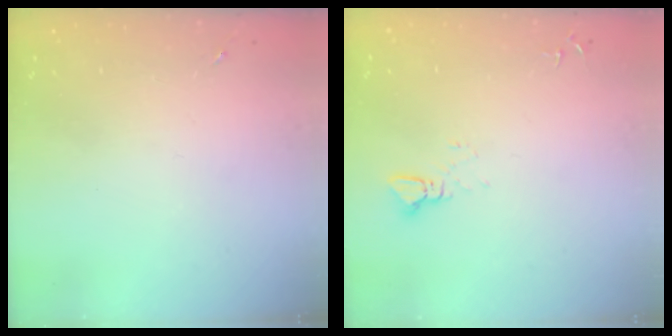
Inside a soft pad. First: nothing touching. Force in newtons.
{"total": 2.2, "press": 2.2, "slide": 0.1}